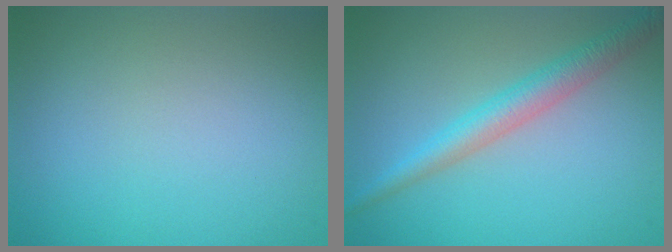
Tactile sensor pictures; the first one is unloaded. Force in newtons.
{"total": 3.4, "press": 3.4, "slide": 0.1}